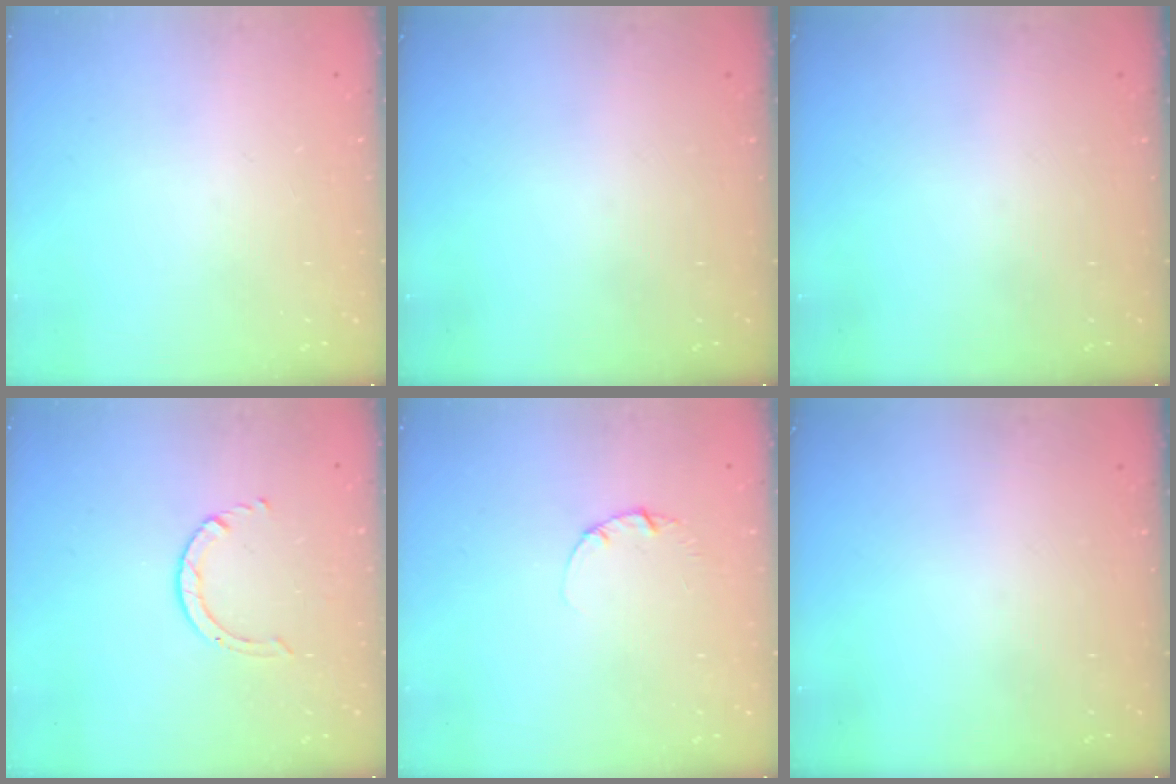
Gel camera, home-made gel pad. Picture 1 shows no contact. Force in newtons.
{"total": 0.0}
{"total": 0.0}
{"total": 2.5, "press": 2.4, "slide": 0.3}
{"total": 1.3, "press": 1.3, "slide": 0.2}
{"total": 0.0}